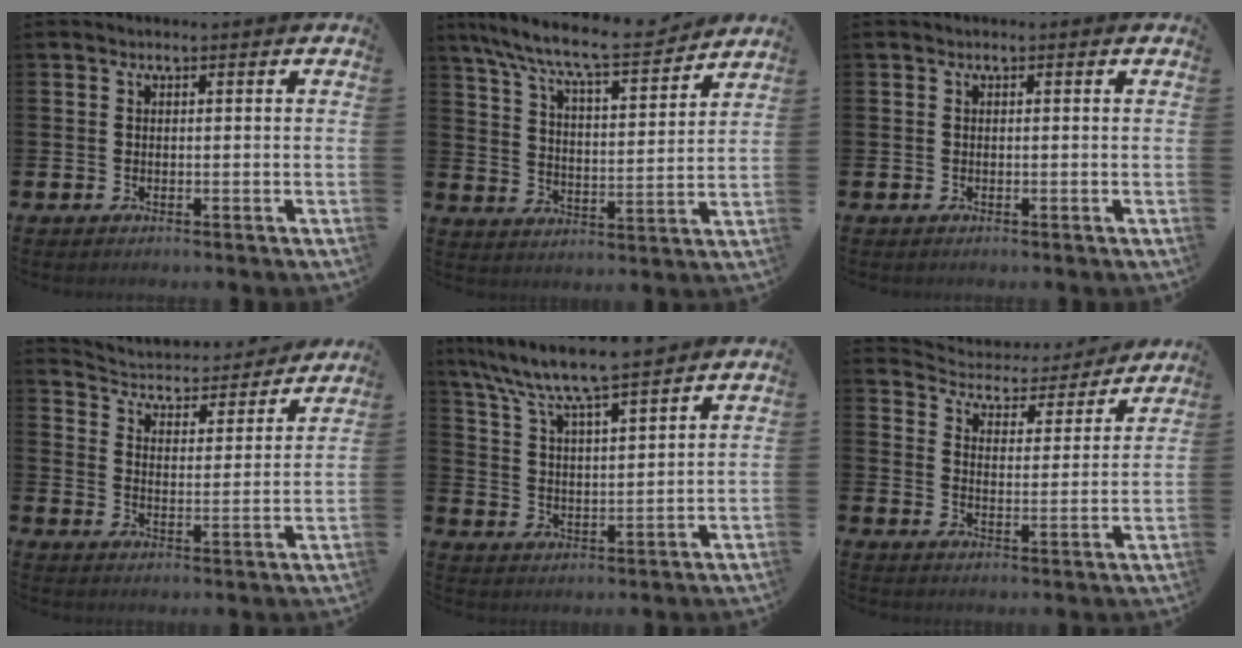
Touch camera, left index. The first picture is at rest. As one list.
[{"total": 9.7, "force": [8.9, 1.2, 3.9], "torque": [-0.107, -0.060, 0.150]}, {"total": 0.0}, {"total": 4.2, "force": [4.0, 1.3, 0.6], "torque": [-0.040, -0.036, 0.061]}, {"total": 8.2, "force": [7.6, 0.4, 2.9], "torque": [-0.090, -0.045, 0.135]}, {"total": 4.2, "force": [3.9, 1.5, 0.2], "torque": [-0.034, -0.037, 0.061]}]